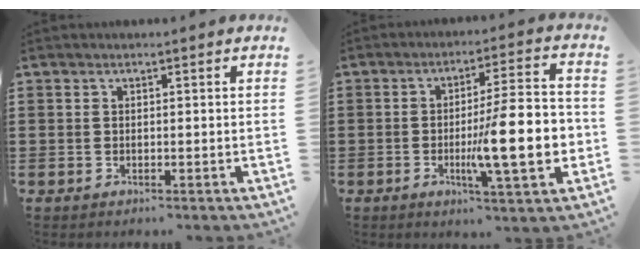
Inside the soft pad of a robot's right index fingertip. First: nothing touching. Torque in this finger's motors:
{"motor_torque": [2.03, 0.11, 0.84, 0.21]}